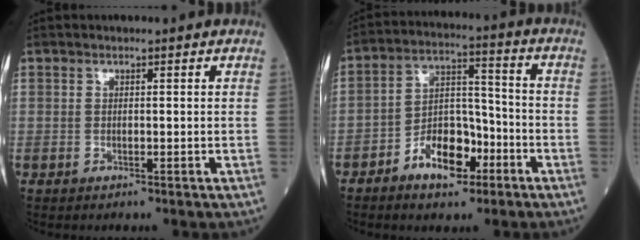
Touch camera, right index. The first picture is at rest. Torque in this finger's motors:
{"motor_torque": [0.29, -0.25, 0.18, 0.04]}